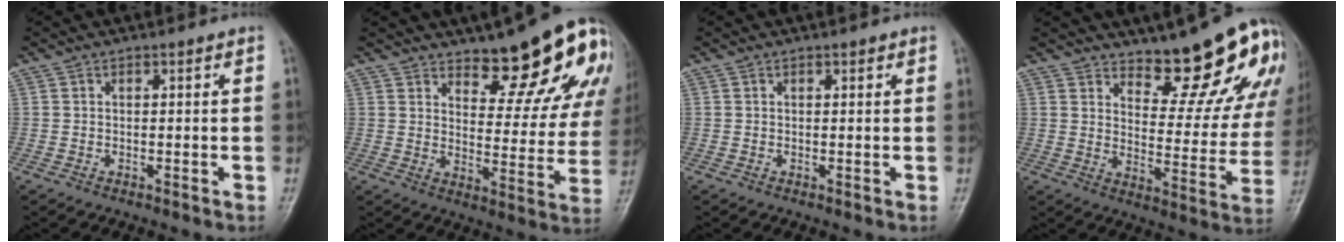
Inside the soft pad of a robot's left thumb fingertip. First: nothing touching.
{"total": 15.7, "force": [11.3, 4.9, 9.8], "torque": [-0.084, -0.094, 0.151]}
{"total": 0.9, "force": [0.5, 0.3, 0.6], "torque": [-0.007, 0.000, 0.006]}
{"total": 16.4, "force": [13.2, 4.3, 8.7], "torque": [-0.068, -0.120, 0.176]}